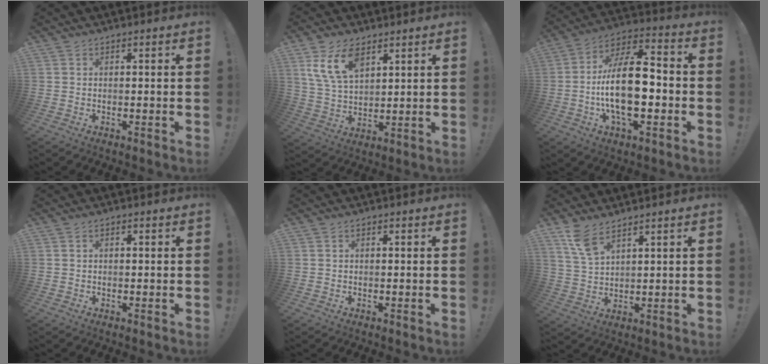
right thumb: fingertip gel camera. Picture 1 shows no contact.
{"total": 11.9, "force": [6.6, 6.5, 7.4], "torque": [-0.144, -0.018, 0.125]}
{"total": 20.2, "force": [-3.1, 9.4, 17.6], "torque": [-0.326, 0.003, -0.057]}
{"total": 1.1, "force": [-0.5, 0.7, 0.7], "torque": [-0.019, 0.008, -0.008]}
{"total": 0.7, "force": [-0.4, 0.4, 0.4], "torque": [-0.013, 0.006, -0.006]}
{"total": 6.9, "force": [5.1, 2.2, 4.1], "torque": [-0.074, -0.028, 0.095]}